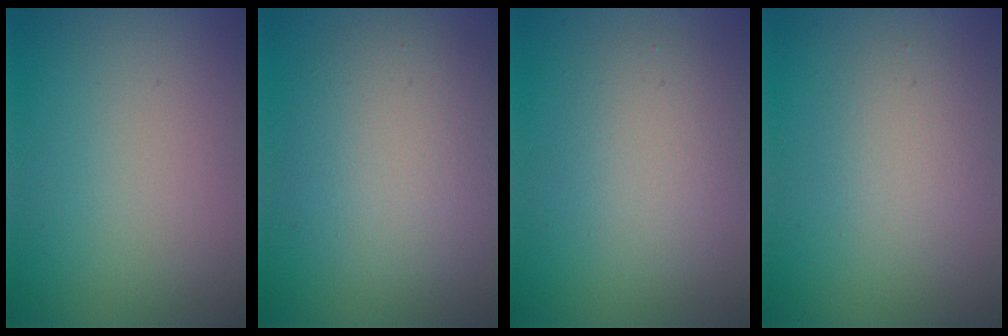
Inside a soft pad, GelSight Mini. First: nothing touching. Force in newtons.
{"total": 6.6, "press": 6.6, "slide": 0.4}
{"total": 4.0, "press": 4.0, "slide": 0.3}
{"total": 2.9, "press": 2.9, "slide": 0.4}